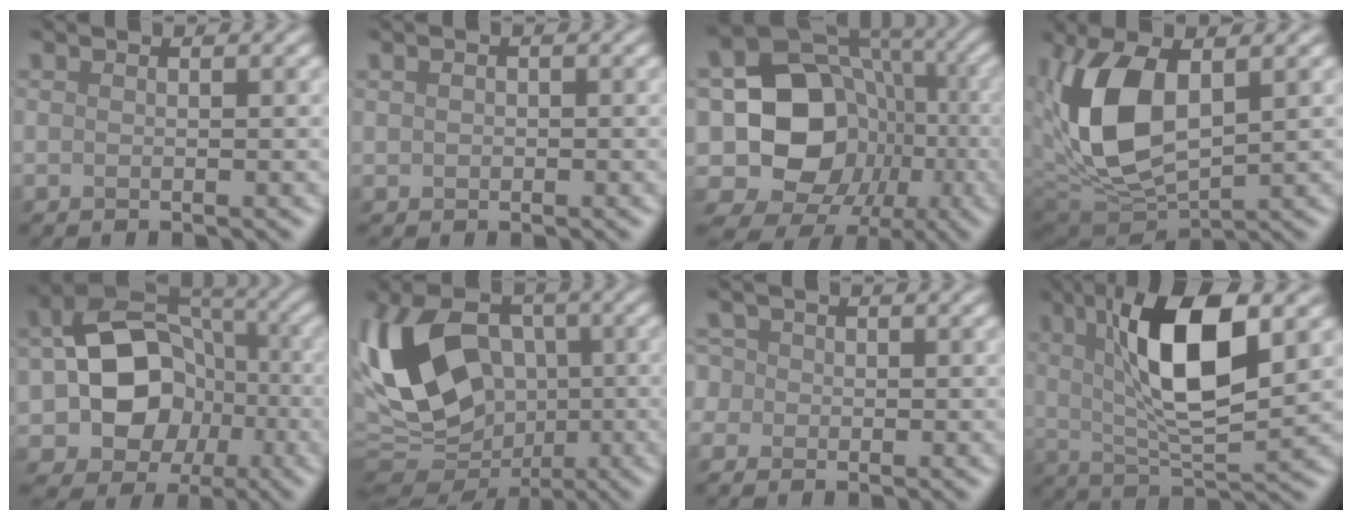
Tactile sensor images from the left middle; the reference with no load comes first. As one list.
[{"total": 0.7, "force": [-0.1, 0.2, -0.7], "torque": [-0.001, 0.002, 0.015]}, {"total": 13.3, "force": [-3.1, 11.4, 6.1], "torque": [-0.118, -0.013, -0.040]}, {"total": 8.4, "force": [1.0, 4.8, 6.9], "torque": [-0.189, -0.007, 0.040]}, {"total": 8.6, "force": [-2.3, 7.1, 4.3], "torque": [-0.079, -0.002, -0.033]}, {"total": 12.4, "force": [-1.4, 8.7, 8.7], "torque": [-0.203, -0.014, -0.006]}, {"total": 1.9, "force": [-1.2, 1.2, -0.7], "torque": [-0.010, 0.013, -0.029]}, {"total": 8.4, "force": [2.5, 2.1, 7.7], "torque": [-0.155, -0.003, 0.064]}]